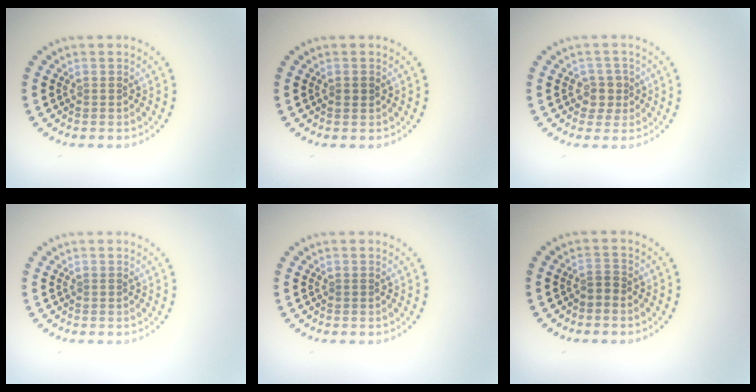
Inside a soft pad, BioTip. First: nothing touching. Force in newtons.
{"total": 0.8, "press": 0.8, "slide": 0.3}
{"total": 2.0, "press": 1.6, "slide": 1.1}
{"total": 0.0}
{"total": 0.0}
{"total": 1.2, "press": 0.8, "slide": 0.8}